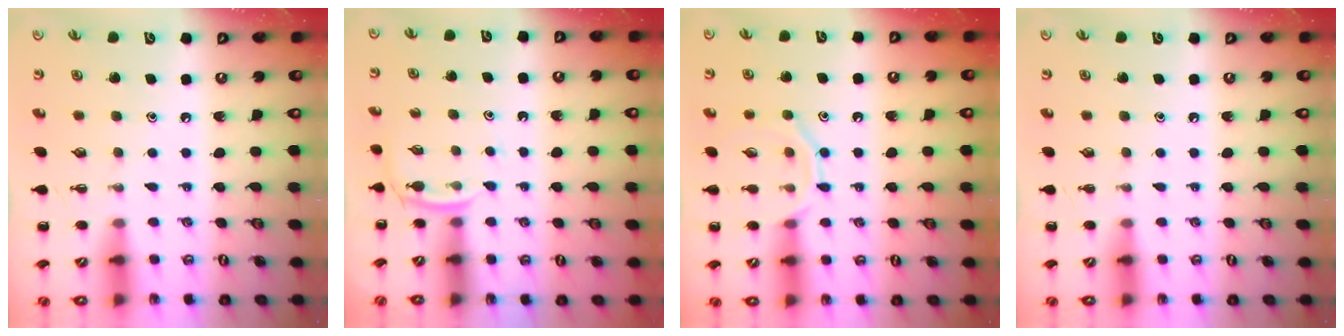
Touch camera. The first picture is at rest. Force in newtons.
{"total": 3.8, "press": 3.6, "slide": 1.2}
{"total": 9.0, "press": 9.0, "slide": 0.8}
{"total": 0.0}